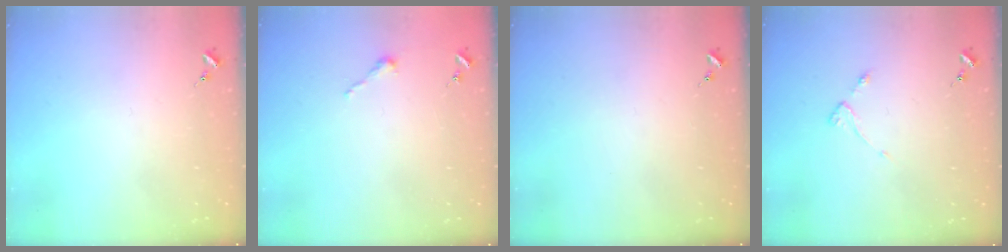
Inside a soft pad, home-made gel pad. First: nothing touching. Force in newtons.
{"total": 2.5, "press": 2.5, "slide": 0.2}
{"total": 0.0}
{"total": 2.8, "press": 2.7, "slide": 0.5}